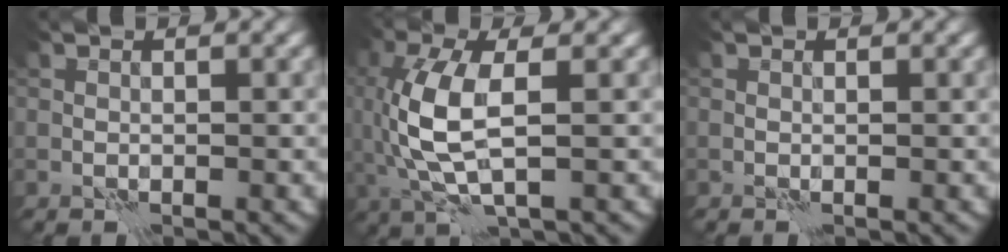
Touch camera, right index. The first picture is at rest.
{"total": 6.7, "force": [0.1, 2.8, 6.0], "torque": [-0.156, 0.005, 0.004]}
{"total": 0.0}